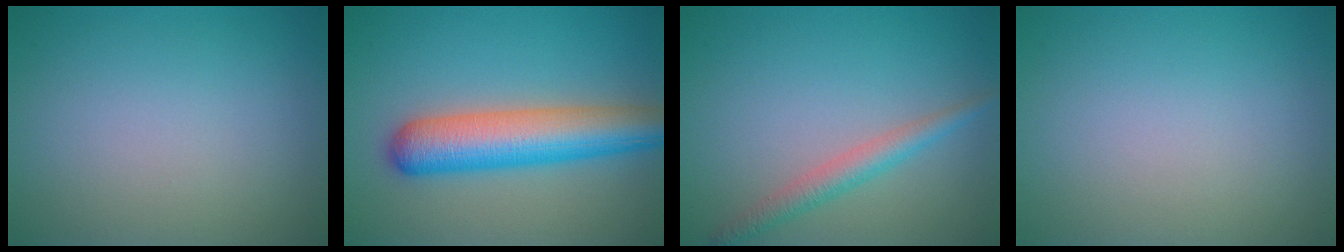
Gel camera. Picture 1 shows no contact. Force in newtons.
{"total": 7.5, "press": 7.5, "slide": 0.3}
{"total": 2.4, "press": 2.4, "slide": 0.1}
{"total": 0.0}